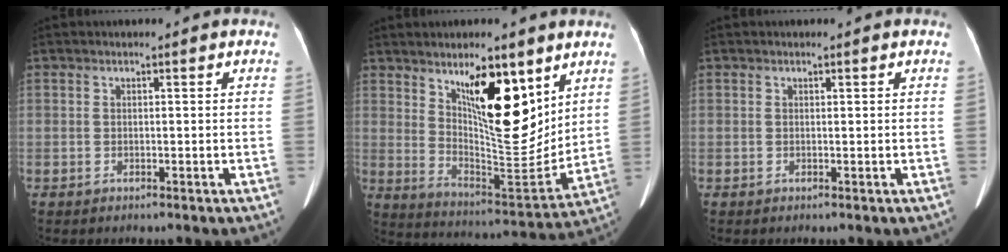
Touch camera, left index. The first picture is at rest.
{"total": 15.0, "force": [7.5, 4.6, 12.2], "torque": [-0.190, -0.009, 0.138]}
{"total": 0.0}